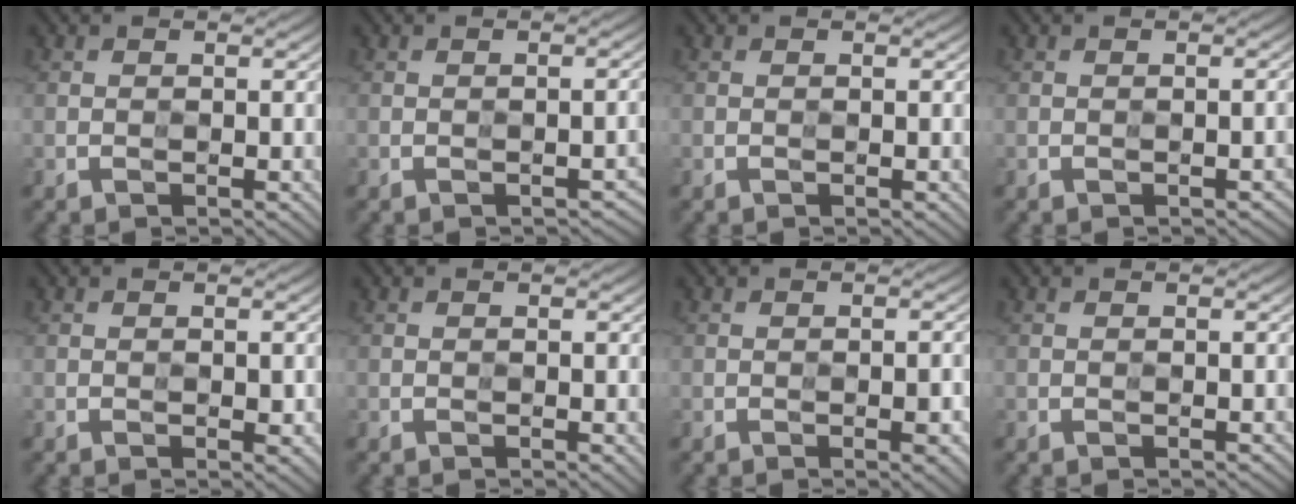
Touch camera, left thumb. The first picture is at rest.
{"total": 2.9, "force": [-1.4, 1.5, 2.0], "torque": [-0.011, -0.008, -0.011]}
{"total": 0.0}
{"total": 1.7, "force": [-0.9, 0.8, 1.3], "torque": [-0.007, -0.002, -0.005]}
{"total": 1.7, "force": [-0.6, 1.1, 1.2], "torque": [-0.011, -0.008, -0.003]}
{"total": 0.7, "force": [-0.2, 0.3, 0.6], "torque": [-0.007, -0.001, 0.000]}
{"total": 2.8, "force": [-1.2, 1.3, 2.1], "torque": [-0.018, -0.007, -0.012]}
{"total": 0.0}